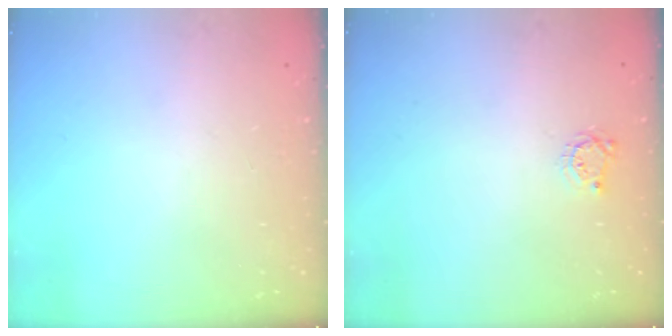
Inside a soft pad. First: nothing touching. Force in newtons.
{"total": 3.6, "press": 3.6, "slide": 0.3}